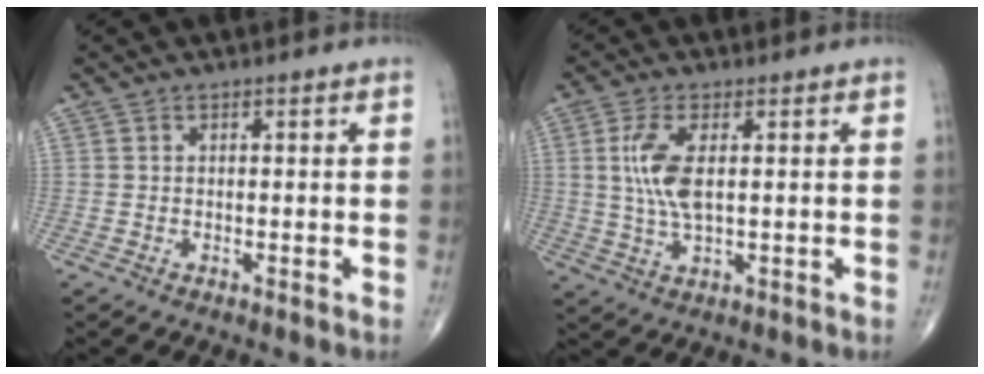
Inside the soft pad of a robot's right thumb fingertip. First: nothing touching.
{"total": 7.5, "force": [1.2, 2.8, 6.8], "torque": [-0.157, -0.005, 0.026]}